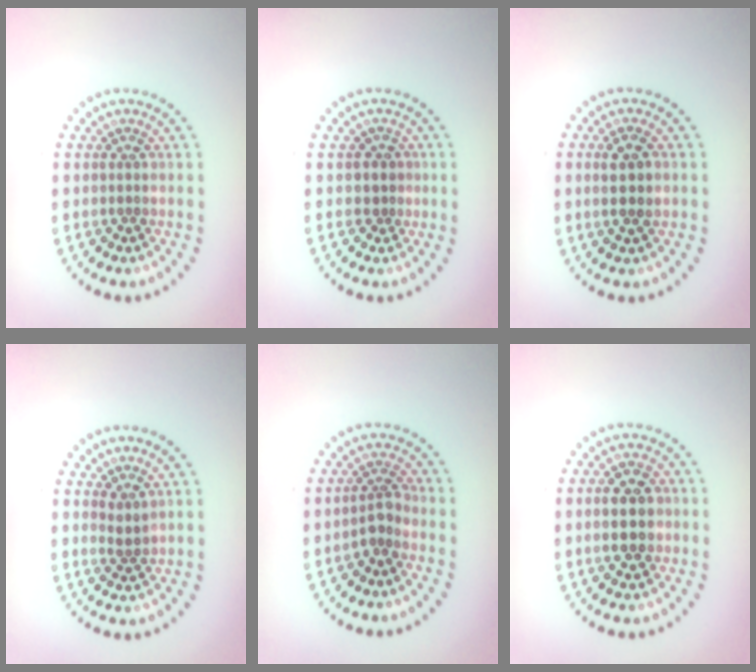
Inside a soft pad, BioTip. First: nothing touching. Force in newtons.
{"total": 1.1, "press": 0.8, "slide": 0.7}
{"total": 2.7, "press": 2.6, "slide": 0.6}
{"total": 1.1, "press": 0.7, "slide": 0.8}
{"total": 1.9, "press": 1.4, "slide": 1.2}
{"total": 4.1, "press": 4.1, "slide": 0.3}